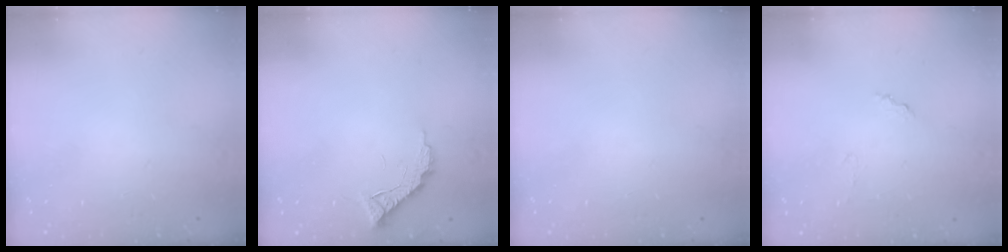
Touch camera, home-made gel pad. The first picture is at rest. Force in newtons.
{"total": 8.4, "press": 8.4, "slide": 0.5}
{"total": 0.0}
{"total": 6.9, "press": 6.9, "slide": 0.5}